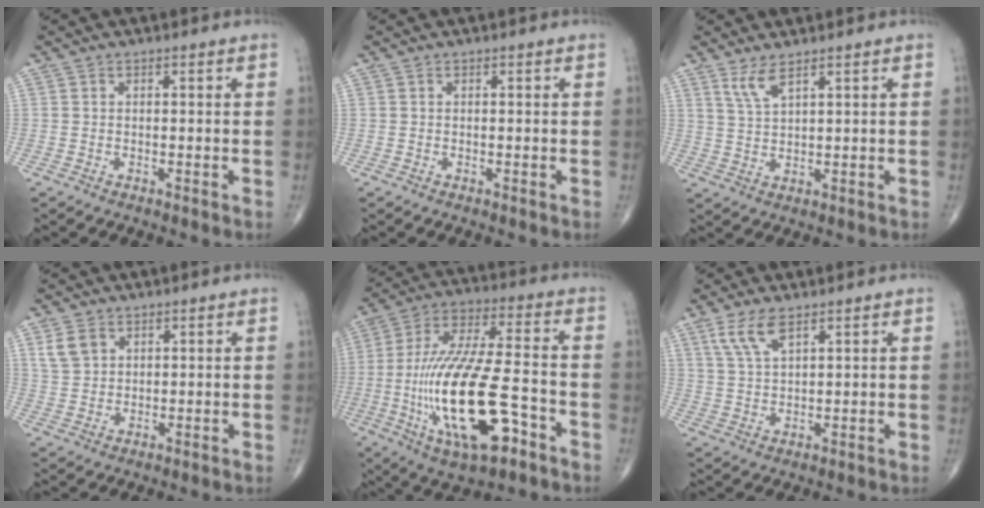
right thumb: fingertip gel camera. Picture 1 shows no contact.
{"total": 0.0}
{"total": 3.8, "force": [2.6, 0.4, 2.7], "torque": [-0.063, -0.021, 0.060]}
{"total": 4.5, "force": [2.3, 3.2, 2.2], "torque": [-0.036, -0.007, 0.051]}
{"total": 23.2, "force": [-7.0, 8.3, 20.5], "torque": [-0.426, 0.022, -0.109]}
{"total": 5.8, "force": [3.5, 2.0, 4.2], "torque": [-0.089, -0.009, 0.077]}